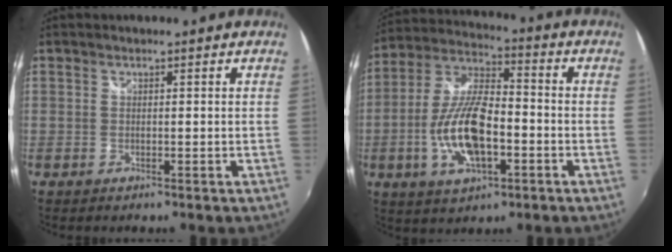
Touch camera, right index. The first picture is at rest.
{"total": 14.9, "force": [-4.2, 6.1, 12.9], "torque": [-0.269, -0.002, -0.076]}